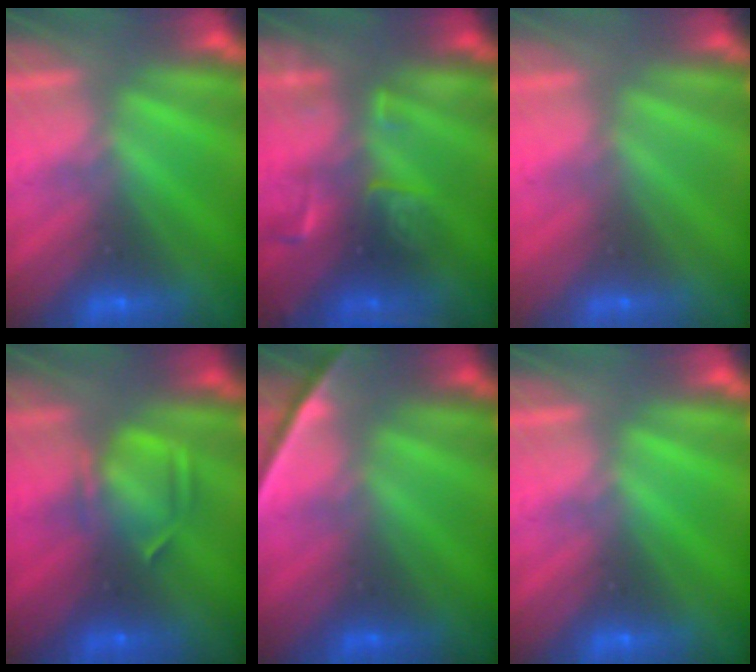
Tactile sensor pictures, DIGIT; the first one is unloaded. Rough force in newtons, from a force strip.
{"total": 2.7}
{"total": 2.9}
{"total": 3.2}
{"total": 2.1}
{"total": 0.0}